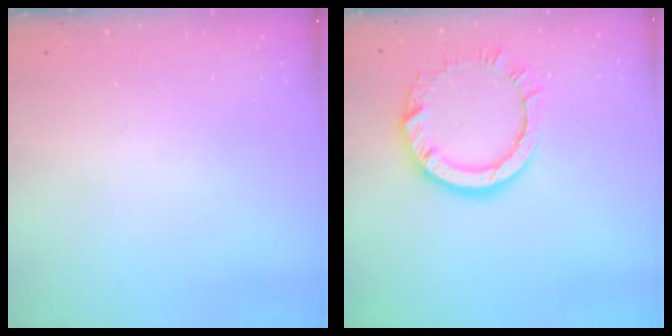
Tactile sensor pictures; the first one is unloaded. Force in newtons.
{"total": 9.7, "press": 9.6, "slide": 0.7}